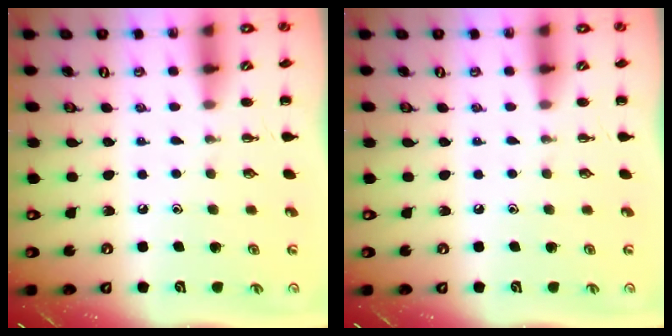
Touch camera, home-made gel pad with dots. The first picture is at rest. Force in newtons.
{"total": 0.0}